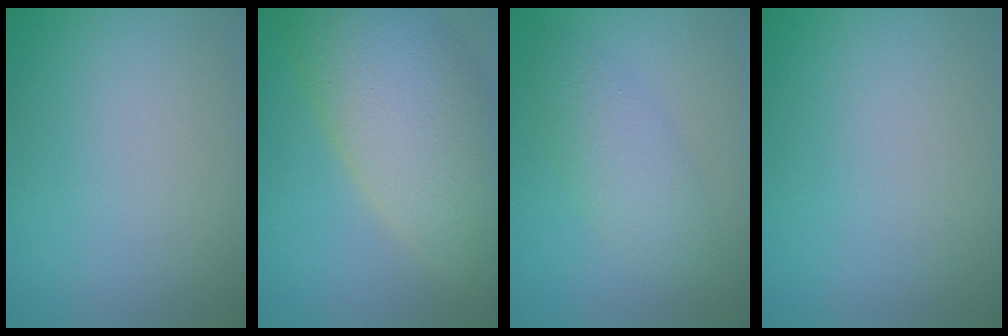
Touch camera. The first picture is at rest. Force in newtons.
{"total": 11.8, "press": 11.8, "slide": 1.0}
{"total": 3.4, "press": 3.4, "slide": 0.1}
{"total": 0.0}